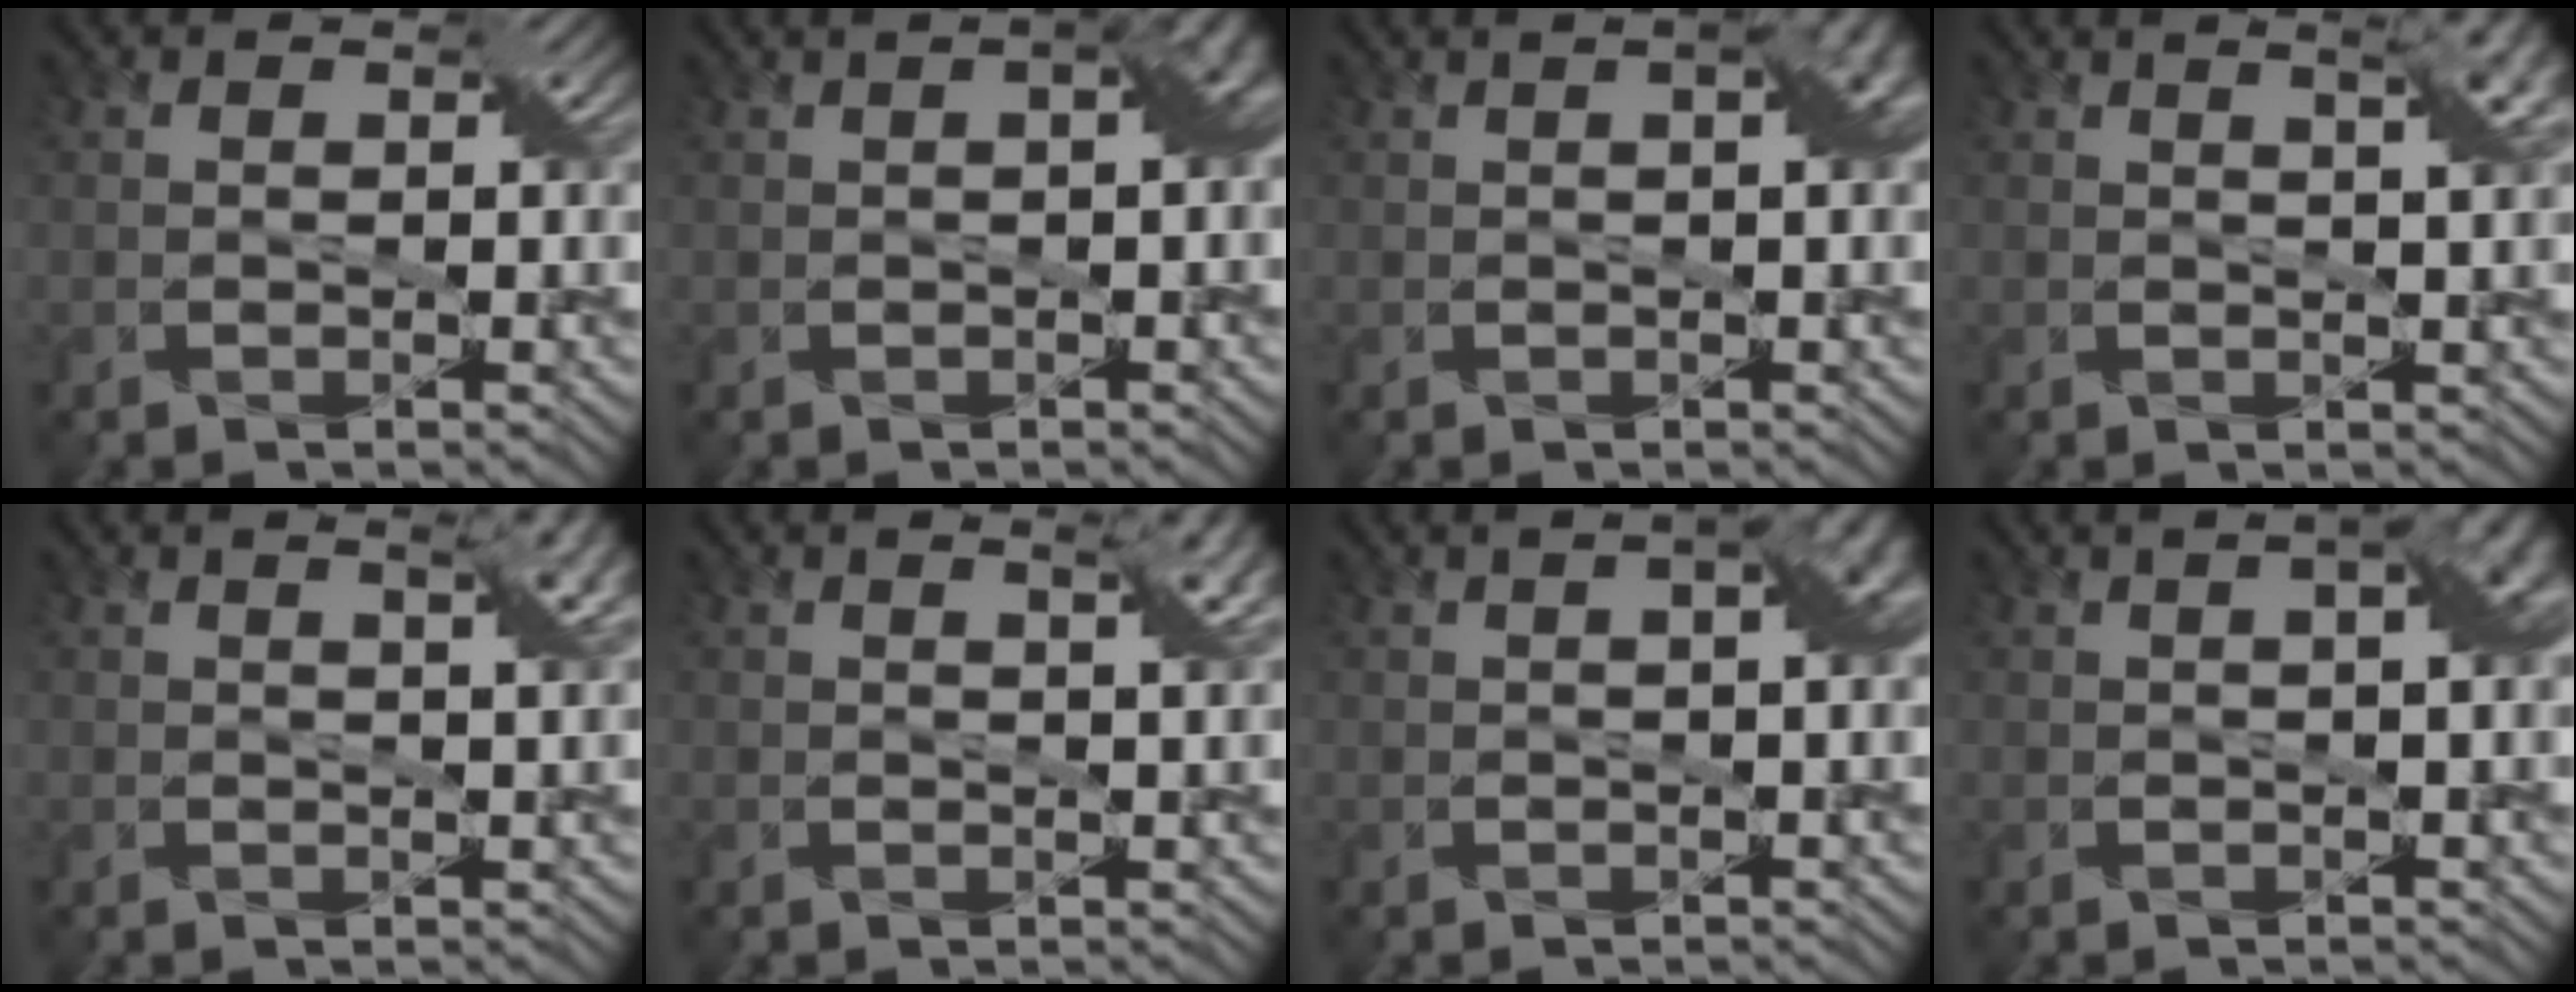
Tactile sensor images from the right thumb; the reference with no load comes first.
{"total": 3.5, "force": [0.4, 1.0, 3.3], "torque": [-0.039, 0.015, 0.009]}
{"total": 3.0, "force": [0.6, 0.6, 2.8], "torque": [-0.037, 0.017, 0.007]}
{"total": 4.8, "force": [2.4, 1.2, 4.0], "torque": [-0.049, 0.019, 0.021]}
{"total": 3.9, "force": [2.0, 0.8, 3.3], "torque": [-0.048, 0.012, 0.021]}
{"total": 3.2, "force": [1.7, 0.6, 2.7], "torque": [-0.041, 0.007, 0.022]}
{"total": 4.0, "force": [0.8, 1.1, 3.7], "torque": [-0.041, 0.020, 0.009]}
{"total": 4.4, "force": [1.0, 1.3, 4.1], "torque": [-0.042, 0.023, 0.008]}